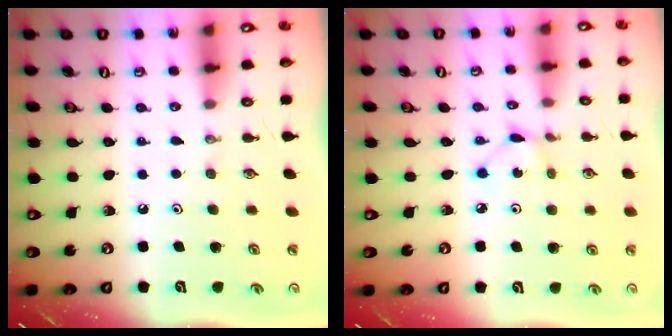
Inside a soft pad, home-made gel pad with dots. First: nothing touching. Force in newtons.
{"total": 2.2, "press": 2.2, "slide": 0.3}